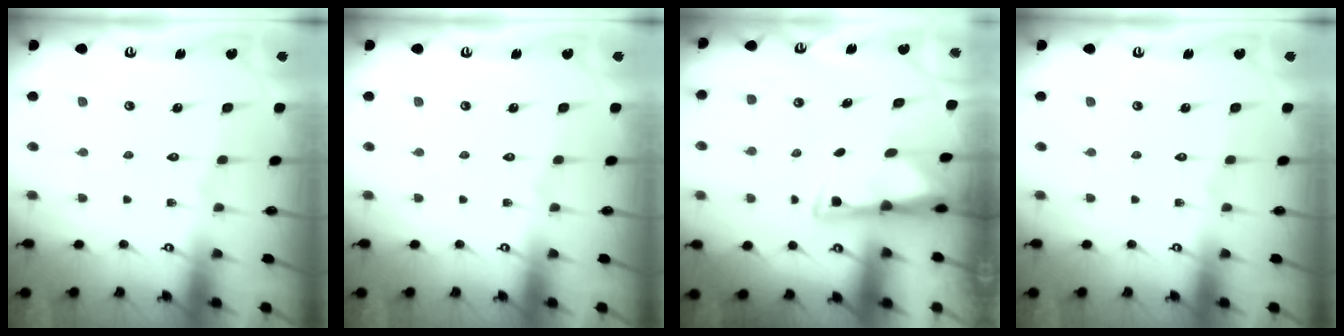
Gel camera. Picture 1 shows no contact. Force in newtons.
{"total": 0.0}
{"total": 2.9, "press": 2.9, "slide": 0.5}
{"total": 0.0}